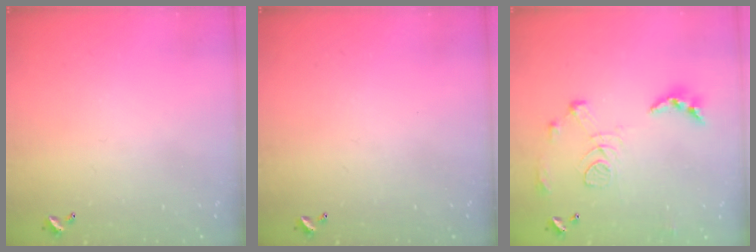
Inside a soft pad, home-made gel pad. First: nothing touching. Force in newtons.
{"total": 0.0}
{"total": 11.4, "press": 11.3, "slide": 1.0}